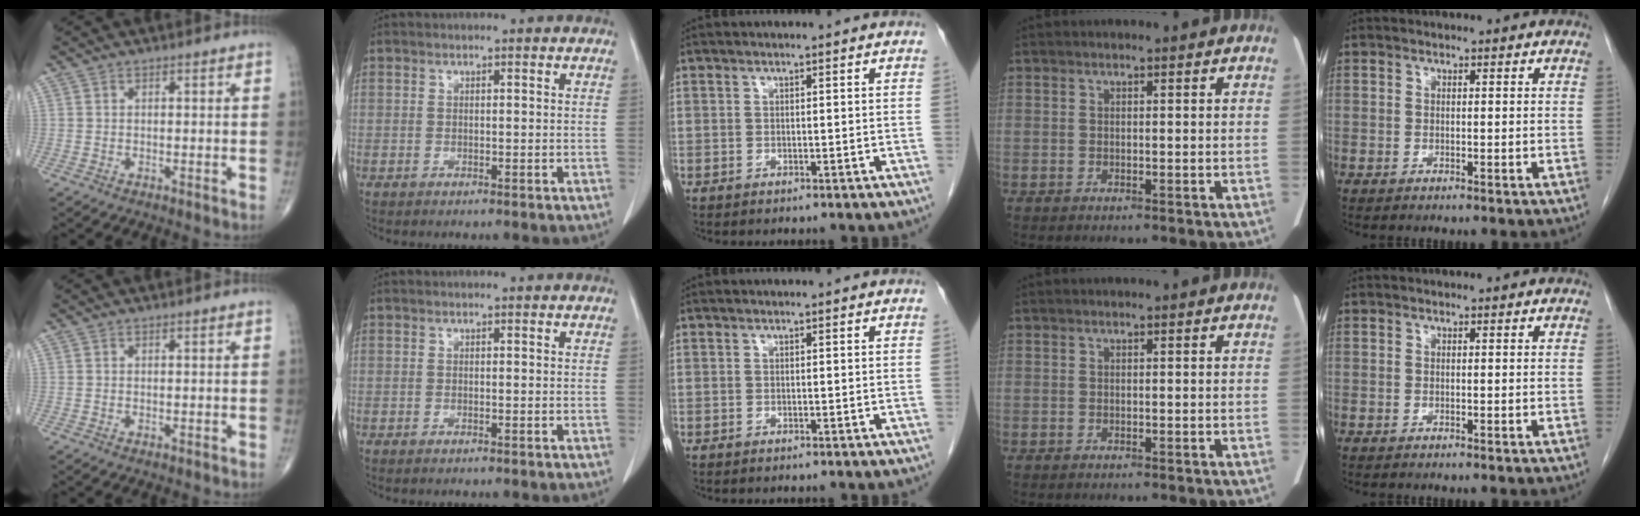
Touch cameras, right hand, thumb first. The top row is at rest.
{"index": {"total": 0.5, "force": [-0.4, 0.0, 0.3], "torque": [-0.010, -0.002, -0.007]}}